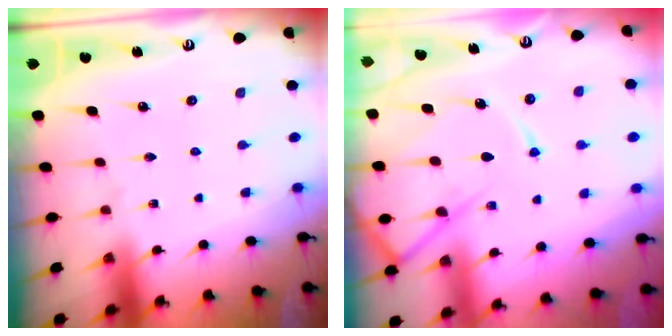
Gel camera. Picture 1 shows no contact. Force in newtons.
{"total": 12.1, "press": 12.0, "slide": 1.3}